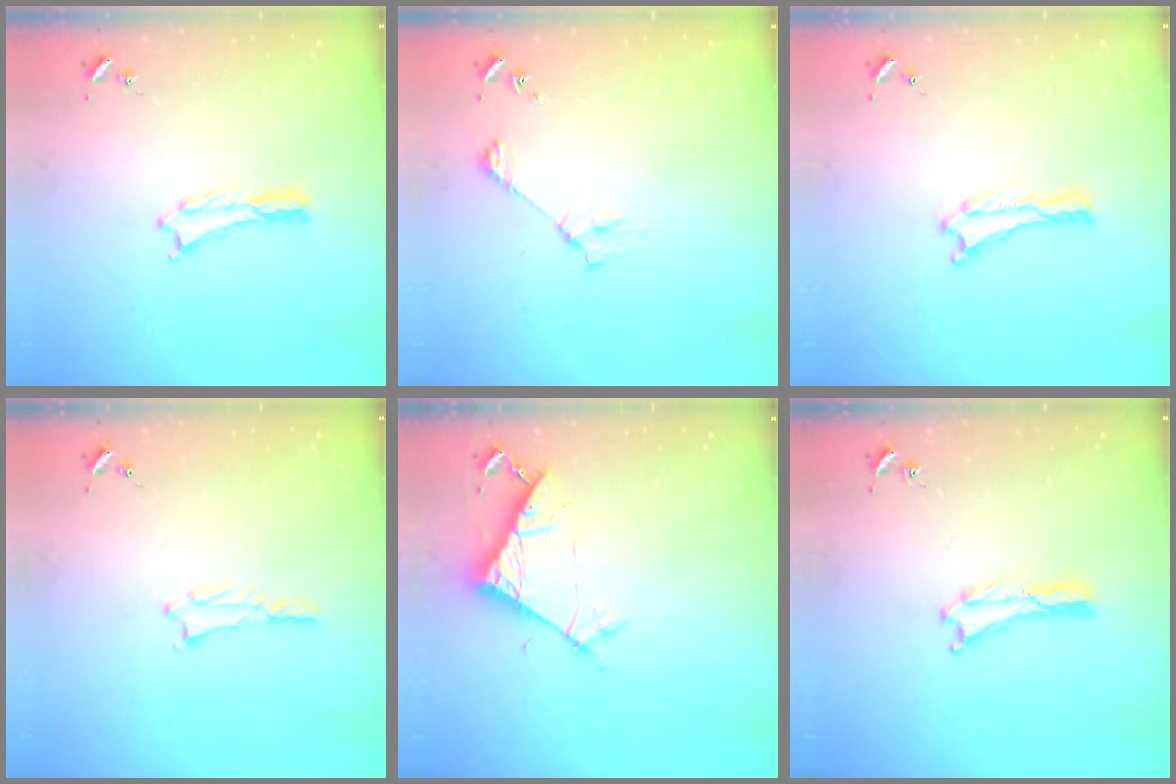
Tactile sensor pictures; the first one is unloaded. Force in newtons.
{"total": 3.6, "press": 3.6, "slide": 0.3}
{"total": 0.0}
{"total": 0.9, "press": 0.9, "slide": 0.2}
{"total": 6.7, "press": 6.7, "slide": 0.3}
{"total": 0.0}